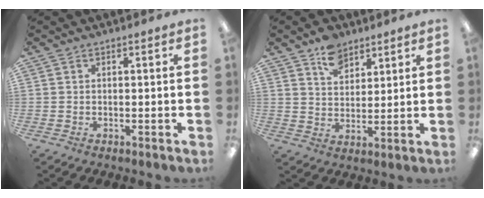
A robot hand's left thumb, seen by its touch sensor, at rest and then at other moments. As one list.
[{"total": 7.7, "force": [5.6, 4.7, 2.7], "torque": [-0.041, -0.022, 0.100]}]